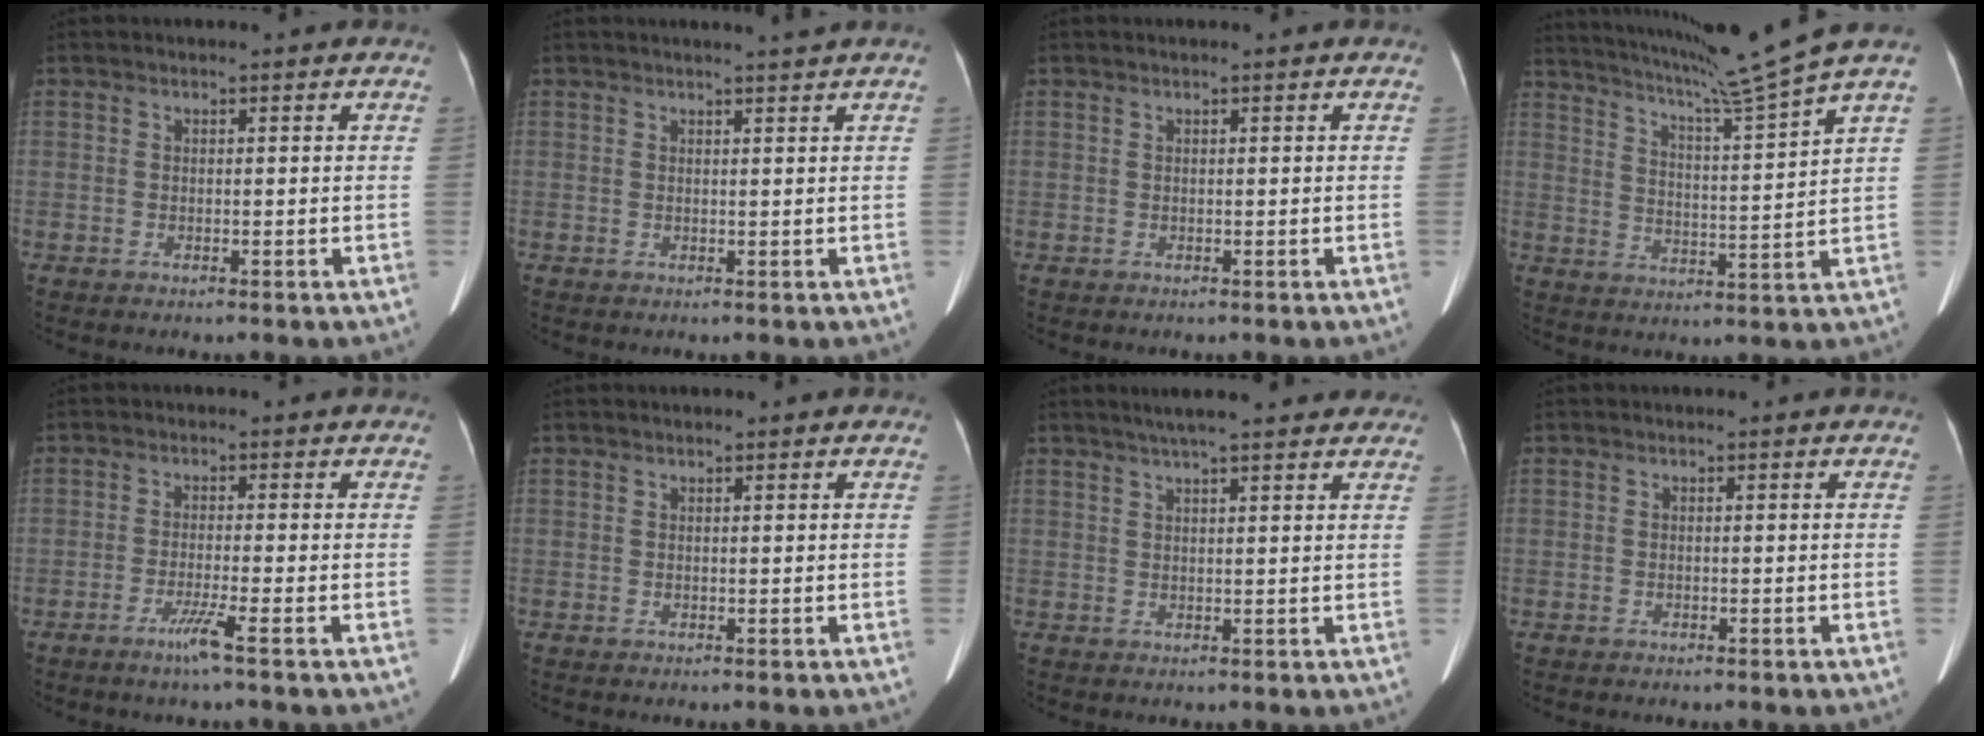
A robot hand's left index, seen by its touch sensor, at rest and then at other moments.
{"total": 2.3, "force": [2.0, -0.8, 0.8], "torque": [-0.012, -0.005, 0.028]}
{"total": 0.7, "force": [0.6, -0.1, 0.3], "torque": [-0.007, 0.009, 0.012]}
{"total": 12.6, "force": [10.8, -3.8, 5.3], "torque": [-0.097, -0.041, 0.170]}
{"total": 3.0, "force": [-1.8, -0.9, 2.2], "torque": [-0.048, -0.008, -0.039]}
{"total": 0.8, "force": [0.7, 0.2, 0.4], "torque": [-0.010, 0.009, 0.009]}
{"total": 11.6, "force": [9.7, 1.6, 6.2], "torque": [-0.083, 0.030, 0.120]}
{"total": 0.0}